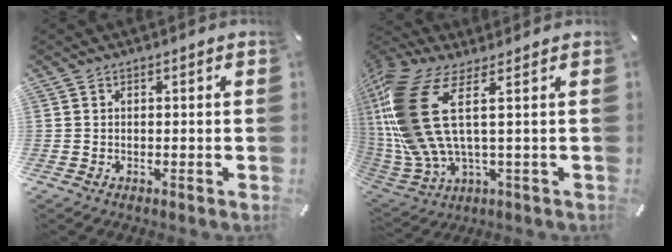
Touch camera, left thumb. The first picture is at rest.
{"total": 19.3, "force": [4.1, 8.5, 16.9], "torque": [-0.383, -0.033, 0.066]}